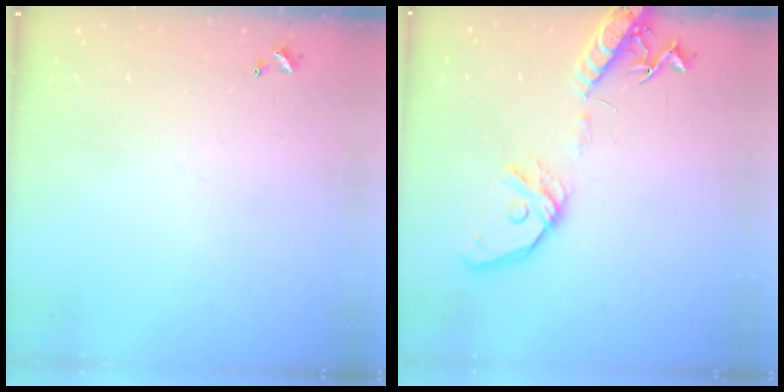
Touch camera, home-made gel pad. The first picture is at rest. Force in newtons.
{"total": 15.4, "press": 15.2, "slide": 2.8}